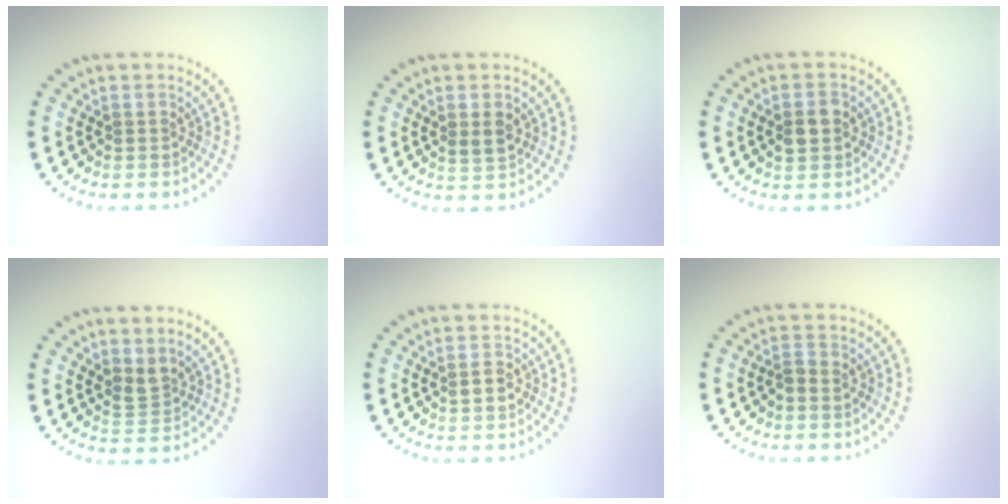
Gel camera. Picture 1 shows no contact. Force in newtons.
{"total": 1.8, "press": 1.8, "slide": 0.5}
{"total": 2.0, "press": 2.0, "slide": 0.1}
{"total": 1.7, "press": 1.3, "slide": 1.2}
{"total": 1.3, "press": 1.3, "slide": 0.1}
{"total": 1.0, "press": 0.8, "slide": 0.6}